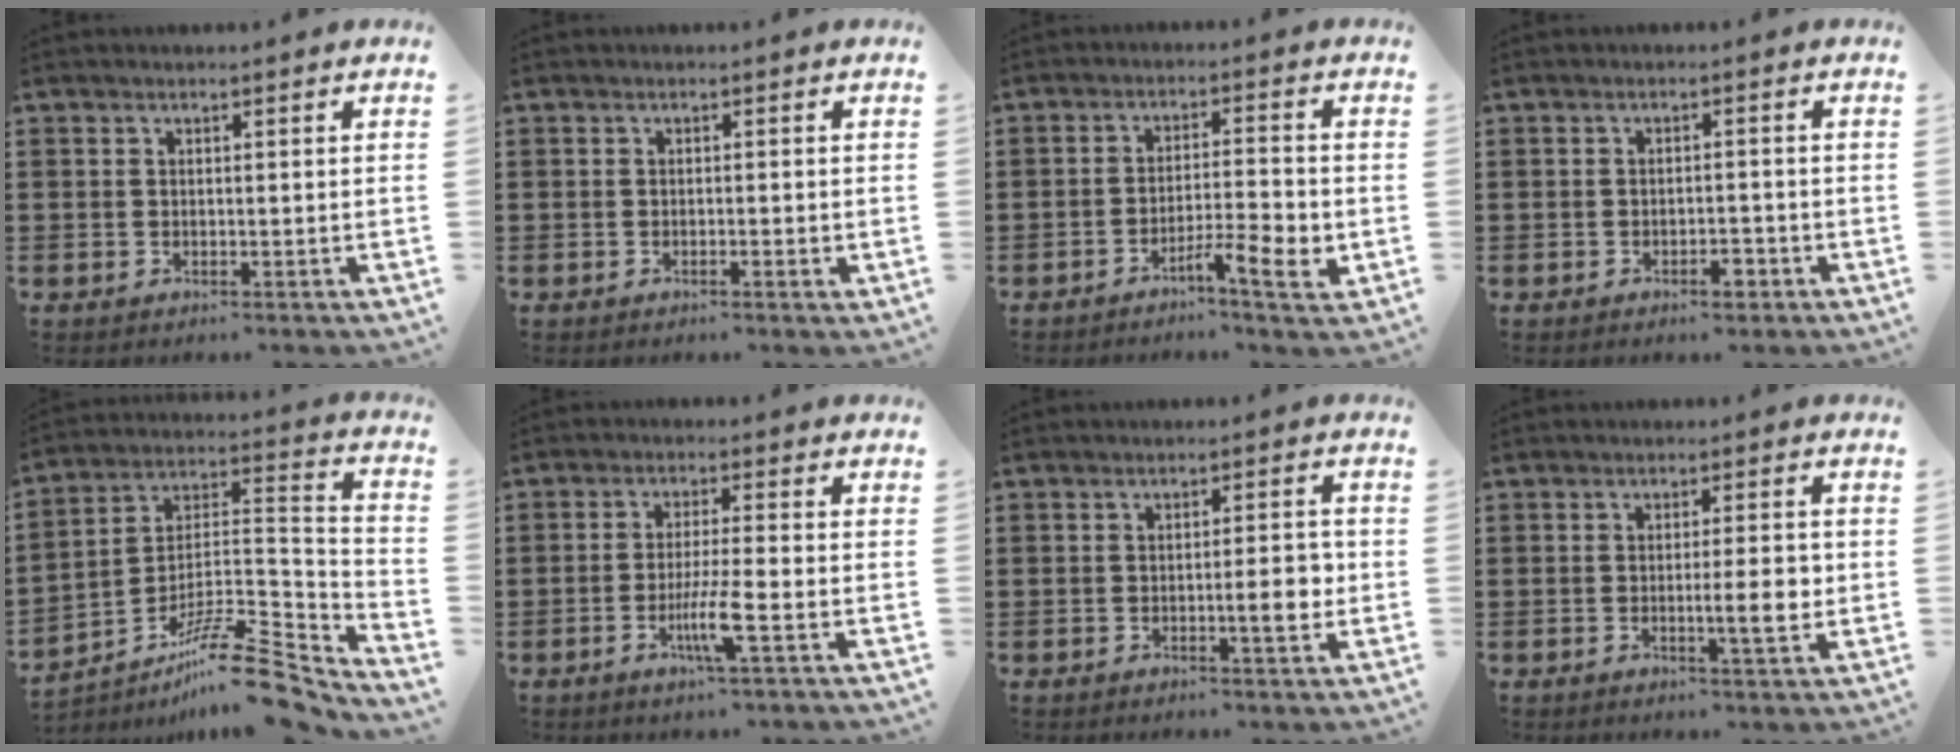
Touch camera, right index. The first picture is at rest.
{"total": 0.8, "force": [-0.4, 0.1, 0.7], "torque": [-0.013, -0.004, -0.006]}
{"total": 6.2, "force": [-3.6, 0.6, 5.0], "torque": [-0.078, -0.003, -0.062]}
{"total": 2.3, "force": [-1.6, 0.8, 1.4], "torque": [-0.026, 0.001, -0.032]}
{"total": 13.0, "force": [-9.7, 3.2, 8.1], "torque": [-0.128, 0.032, -0.175]}
{"total": 6.0, "force": [-2.4, 0.0, 5.5], "torque": [-0.110, -0.020, -0.045]}
{"total": 4.4, "force": [-1.0, 0.8, 4.2], "torque": [-0.055, -0.004, -0.023]}
{"total": 4.8, "force": [-0.7, 0.5, 4.7], "torque": [-0.072, -0.004, -0.018]}